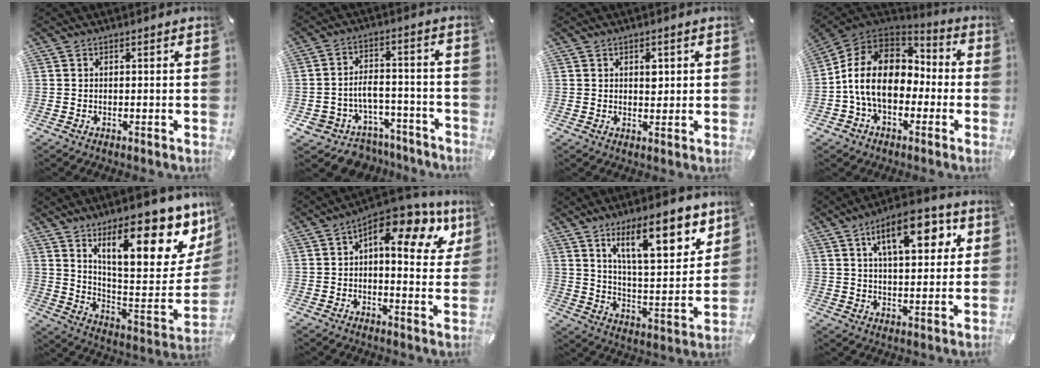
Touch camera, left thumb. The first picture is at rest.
{"total": 7.8, "force": [-3.8, 6.2, 2.5], "torque": [-0.048, 0.020, -0.062]}
{"total": 2.7, "force": [0.9, 1.9, 1.7], "torque": [-0.005, -0.008, 0.007]}
{"total": 14.7, "force": [-2.4, 10.9, 9.5], "torque": [-0.206, 0.030, -0.042]}
{"total": 24.2, "force": [15.0, 8.0, 17.2], "torque": [-0.232, -0.117, 0.245]}
{"total": 13.0, "force": [6.5, 5.4, 9.9], "torque": [-0.139, -0.045, 0.104]}
{"total": 18.6, "force": [11.4, 6.8, 13.1], "torque": [-0.197, -0.056, 0.183]}
{"total": 14.7, "force": [6.7, 6.8, 11.1], "torque": [-0.163, -0.012, 0.108]}